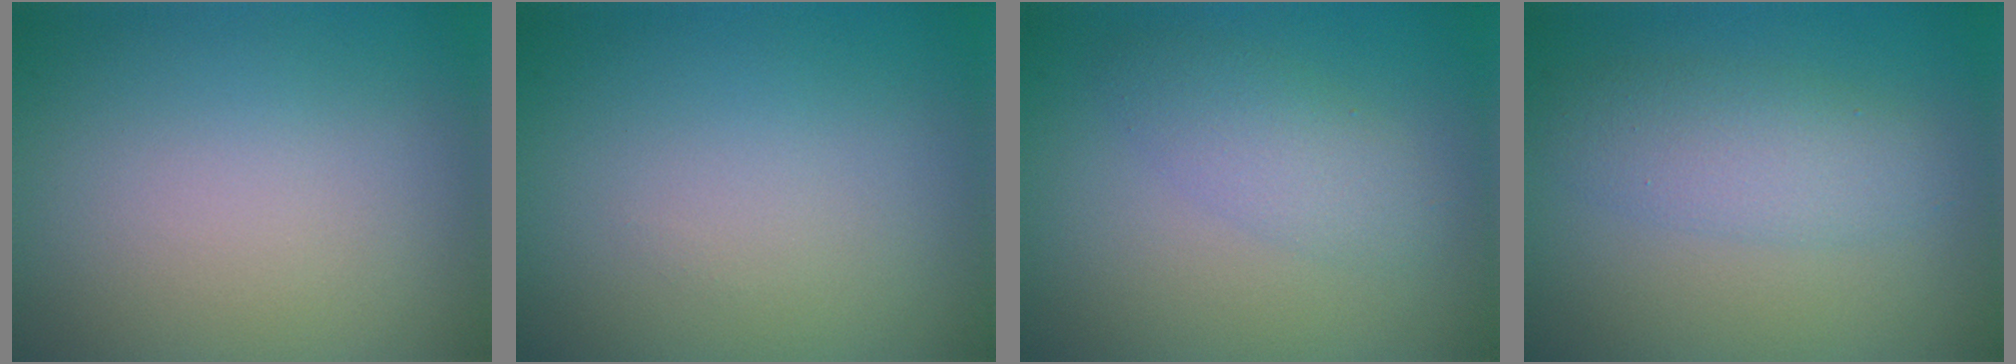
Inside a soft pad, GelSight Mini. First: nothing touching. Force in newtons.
{"total": 0.0}
{"total": 2.7, "press": 2.7, "slide": 0.0}
{"total": 3.6, "press": 3.6, "slide": 0.1}